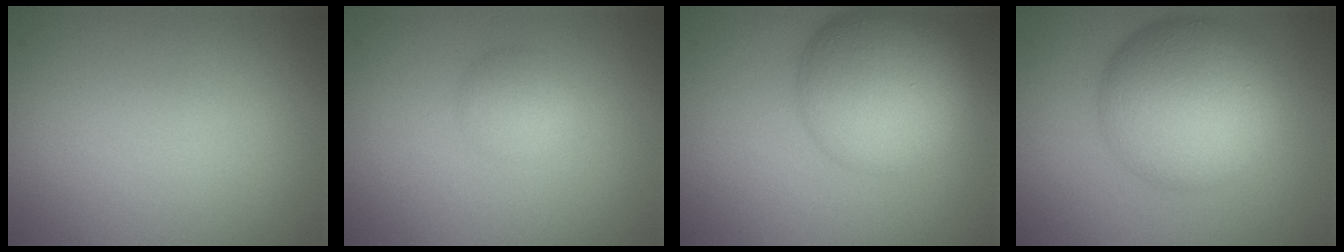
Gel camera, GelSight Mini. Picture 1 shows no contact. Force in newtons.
{"total": 1.8, "press": 1.8, "slide": 0.0}
{"total": 8.3, "press": 8.3, "slide": 0.1}
{"total": 9.0, "press": 9.0, "slide": 0.1}